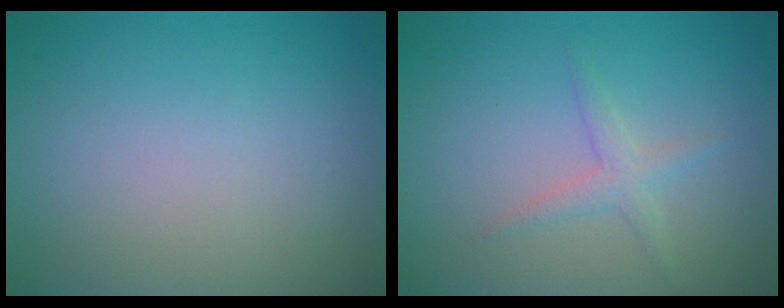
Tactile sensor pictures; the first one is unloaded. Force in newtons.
{"total": 1.6, "press": 1.6, "slide": 0.1}